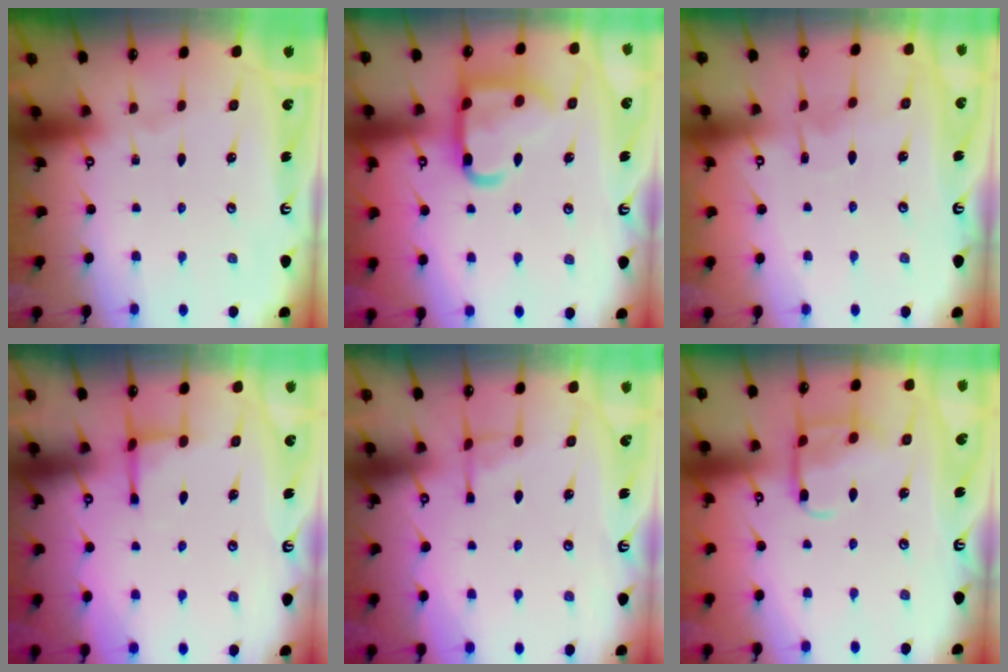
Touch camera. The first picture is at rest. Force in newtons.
{"total": 16.8, "press": 16.8, "slide": 1.6}
{"total": 3.9, "press": 3.9, "slide": 0.2}
{"total": 2.8, "press": 2.7, "slide": 0.6}
{"total": 3.9, "press": 3.8, "slide": 0.7}
{"total": 10.6, "press": 10.6, "slide": 1.0}